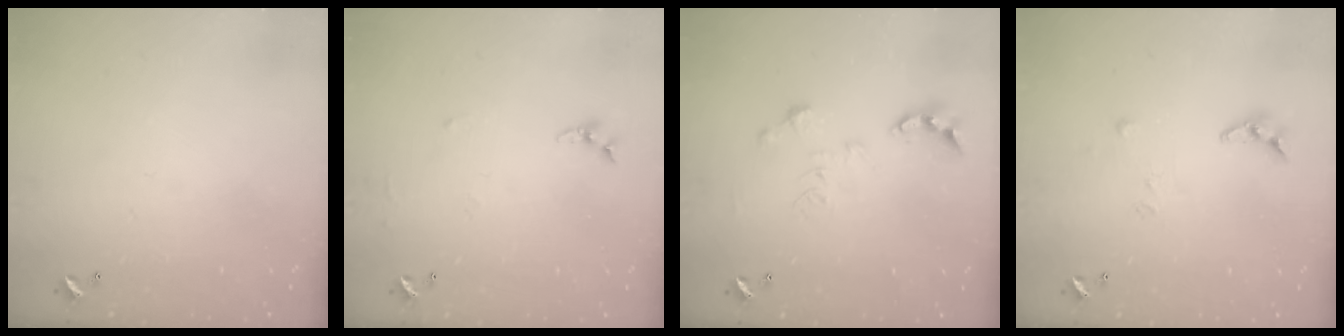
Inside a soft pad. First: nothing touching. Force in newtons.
{"total": 6.5, "press": 6.5, "slide": 0.8}
{"total": 0.0}
{"total": 5.7, "press": 5.7, "slide": 0.4}